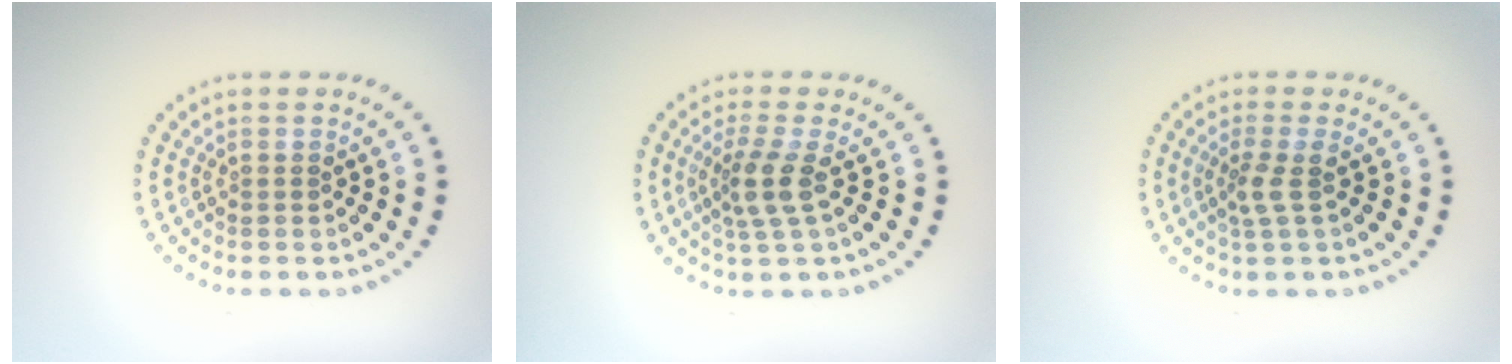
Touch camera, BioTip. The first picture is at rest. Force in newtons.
{"total": 2.7, "press": 2.1, "slide": 1.7}
{"total": 1.9, "press": 1.5, "slide": 1.3}